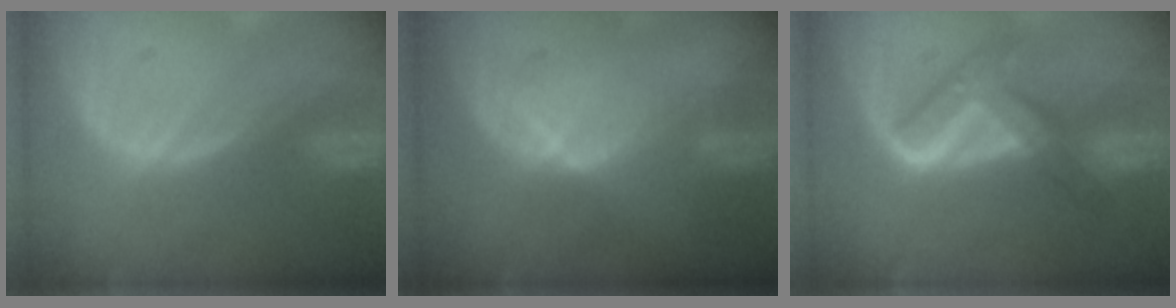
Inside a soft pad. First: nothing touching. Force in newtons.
{"total": 4.1, "press": 4.0, "slide": 0.9}
{"total": 6.9, "press": 6.8, "slide": 0.7}